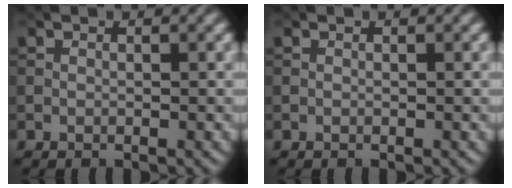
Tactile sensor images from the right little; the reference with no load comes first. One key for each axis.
{"total": 0.0}